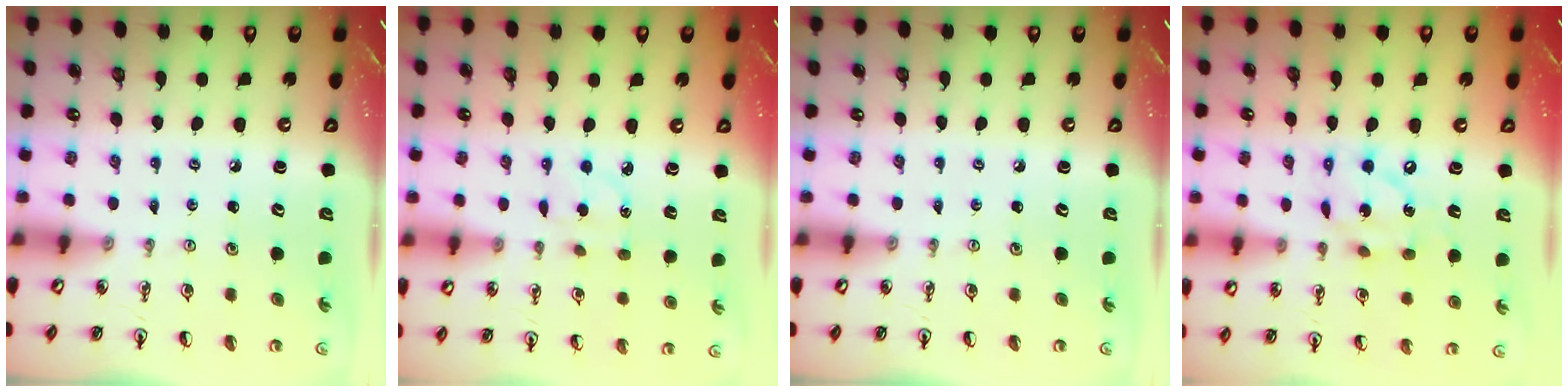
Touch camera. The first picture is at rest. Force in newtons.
{"total": 4.0, "press": 3.9, "slide": 0.6}
{"total": 0.0}
{"total": 12.1, "press": 12.0, "slide": 0.8}